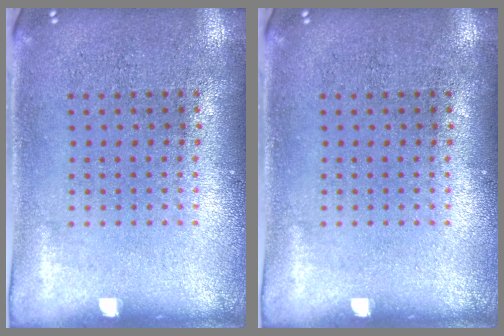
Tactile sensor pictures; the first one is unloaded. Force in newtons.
{"total": 0.0}